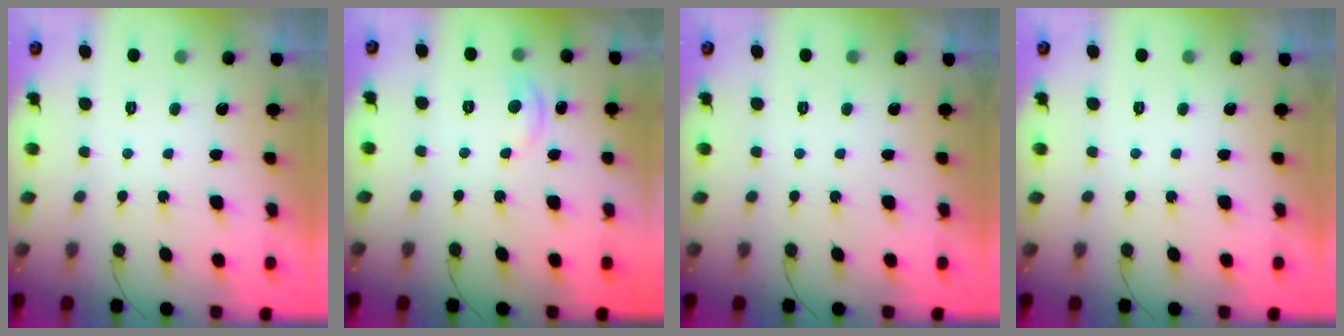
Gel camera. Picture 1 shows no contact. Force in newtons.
{"total": 3.3, "press": 3.3, "slide": 0.0}
{"total": 0.0}
{"total": 0.0}